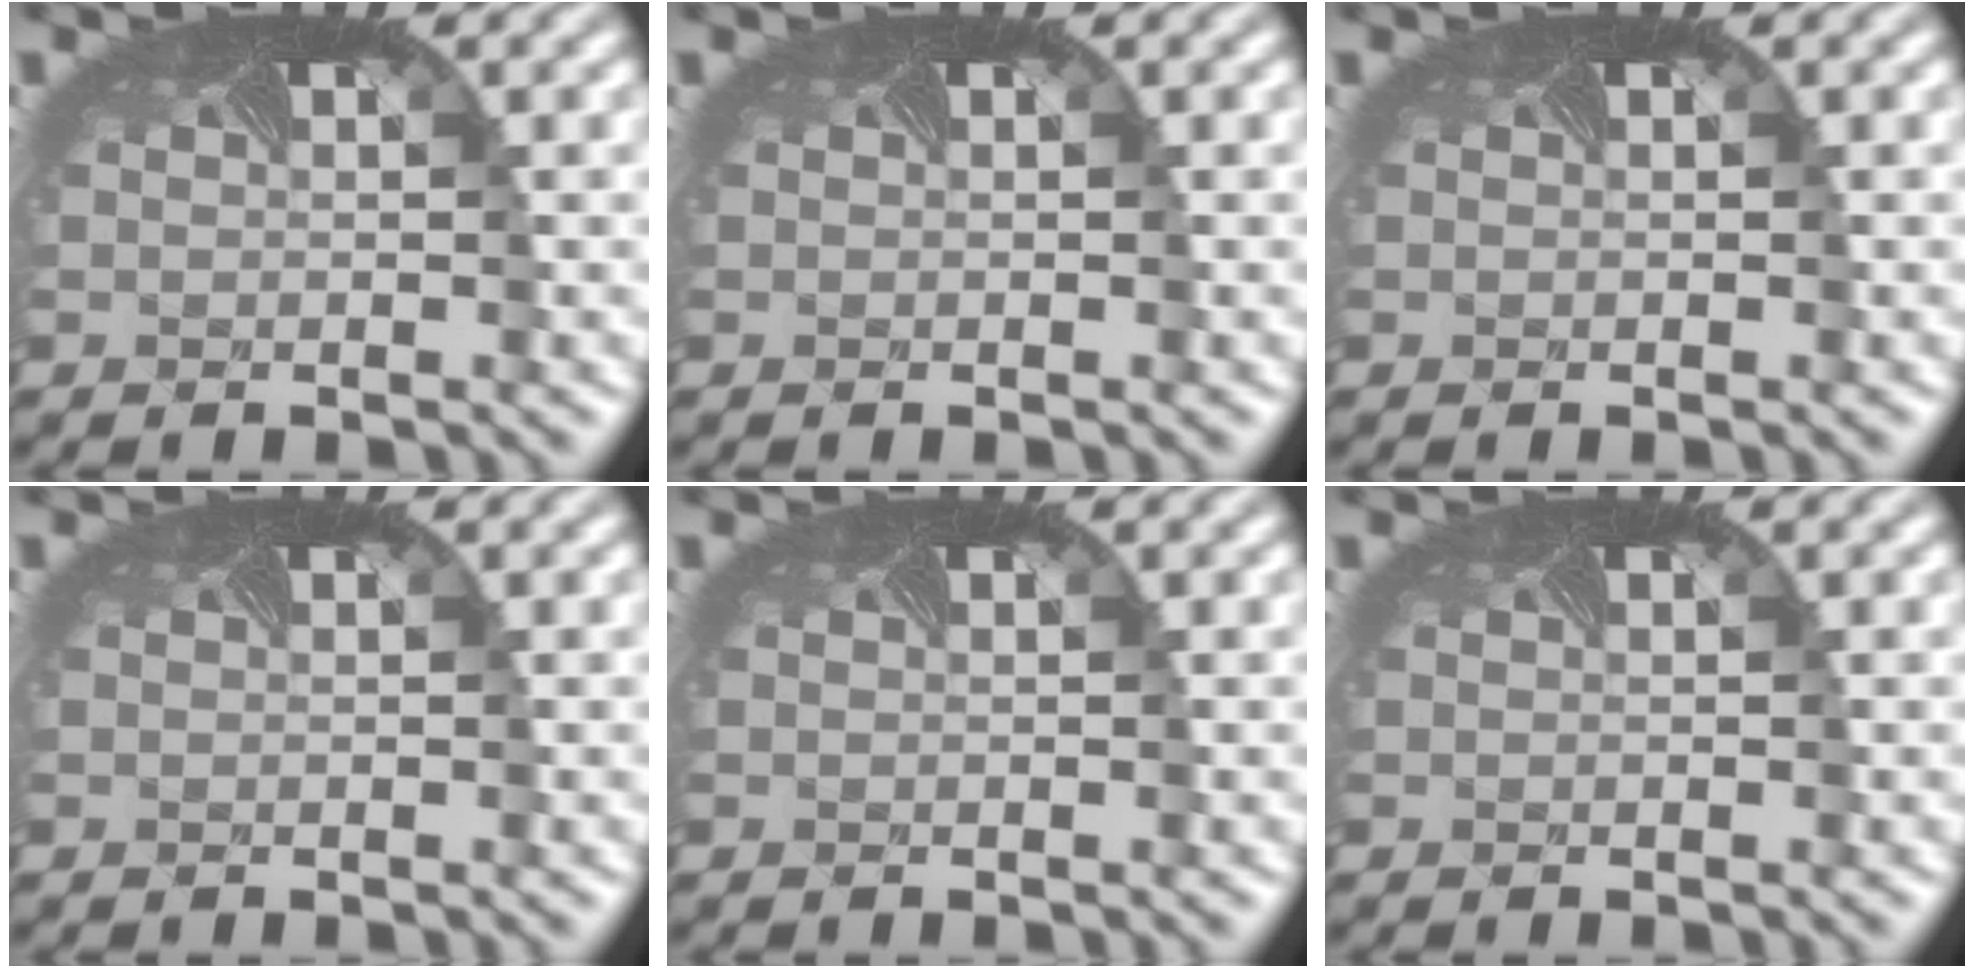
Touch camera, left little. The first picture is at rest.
{"total": 0.0}
{"total": 0.0}
{"total": 0.0}
{"total": 0.0}
{"total": 0.0}